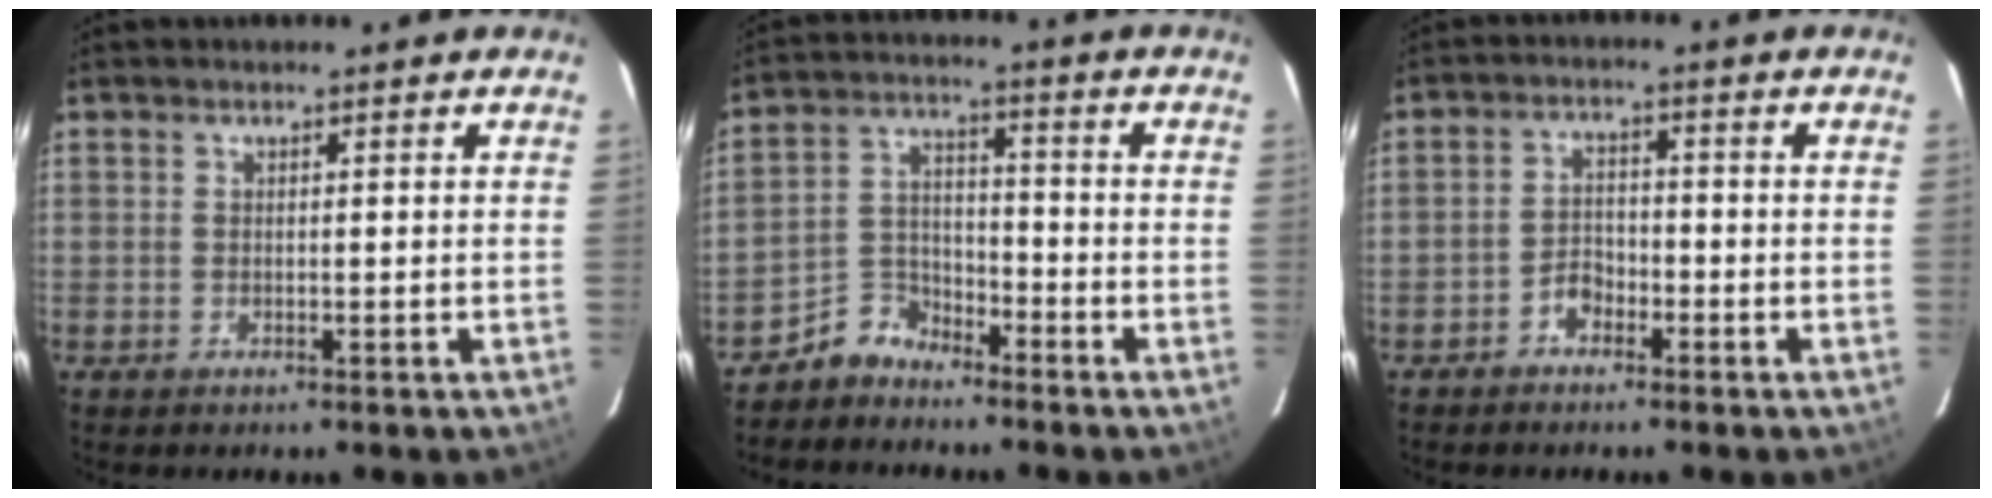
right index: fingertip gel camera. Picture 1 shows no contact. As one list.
[{"total": 5.8, "force": [-4.9, 3.1, 0.7], "torque": [-0.013, 0.029, -0.099]}, {"total": 3.3, "force": [-2.4, 2.0, 1.2], "torque": [-0.029, 0.011, -0.039]}]